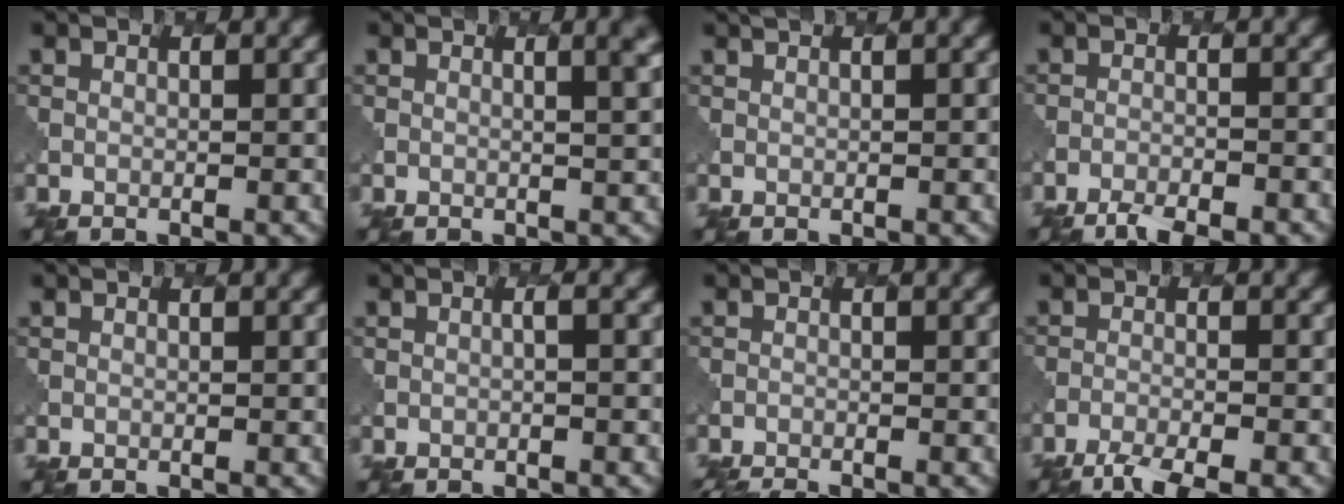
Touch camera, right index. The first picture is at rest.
{"total": 3.2, "force": [0.8, 1.2, 2.9], "torque": [-0.015, 0.006, 0.003]}
{"total": 1.6, "force": [0.8, 0.5, 1.3], "torque": [-0.015, -0.002, 0.006]}
{"total": 3.3, "force": [-2.8, 0.6, 1.6], "torque": [-0.028, -0.007, -0.052]}
{"total": 0.0}
{"total": 0.8, "force": [-0.1, 0.1, 0.8], "torque": [-0.006, 0.005, -0.005]}
{"total": 2.8, "force": [-2.7, 0.3, 0.6], "torque": [-0.014, -0.011, -0.042]}
{"total": 4.1, "force": [-3.2, 0.7, 2.5], "torque": [-0.045, -0.008, -0.064]}